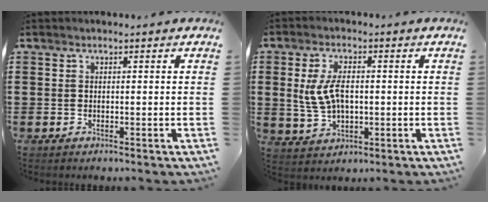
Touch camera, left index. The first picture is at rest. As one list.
[{"total": 6.4, "force": [0.6, 3.2, 5.6], "torque": [-0.130, 0.003, 0.005]}]